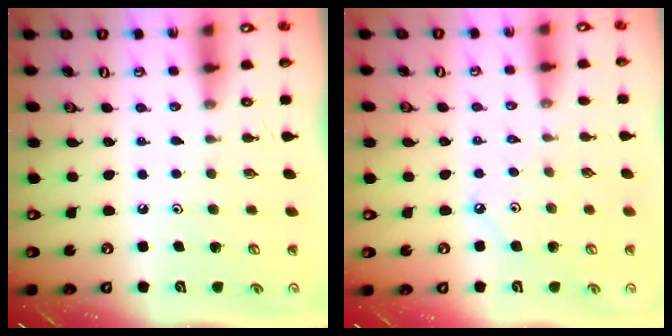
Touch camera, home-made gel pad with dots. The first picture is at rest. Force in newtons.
{"total": 3.0, "press": 3.0, "slide": 0.2}